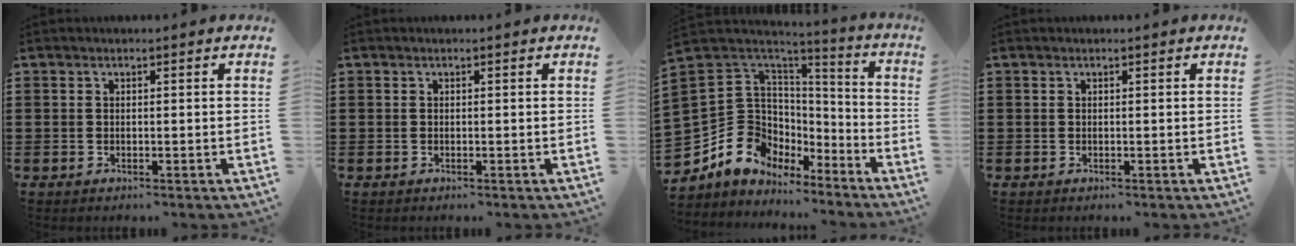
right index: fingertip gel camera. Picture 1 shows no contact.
{"total": 0.0}
{"total": 9.8, "force": [-3.5, 8.9, 2.2], "torque": [-0.092, -0.009, -0.065]}
{"total": 0.0}